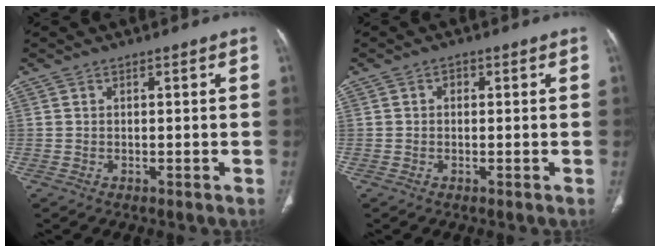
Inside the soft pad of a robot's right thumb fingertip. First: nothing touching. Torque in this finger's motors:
{"motor_torque": [-0.08, 0.32, 0.35, 0.12, -0.01]}